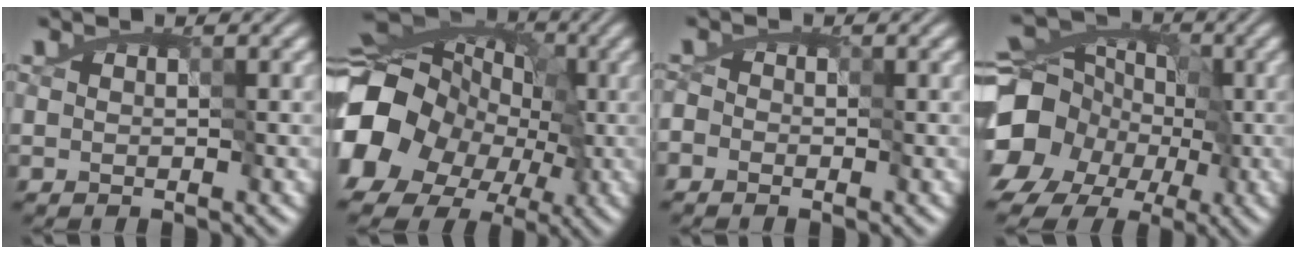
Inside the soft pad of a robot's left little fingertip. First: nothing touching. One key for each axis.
{"total": 18.8, "fx": -6.0, "fy": 16.1, "fz": 7.6, "tx": -0.159, "ty": -0.017, "tz": -0.138}
{"total": 2.0, "fx": -0.3, "fy": 1.9, "fz": 0.6, "tx": -0.005, "ty": 0.007, "tz": -0.014}
{"total": 13.4, "fx": -4.7, "fy": 11.0, "fz": 5.9, "tx": -0.127, "ty": -0.004, "tz": -0.095}